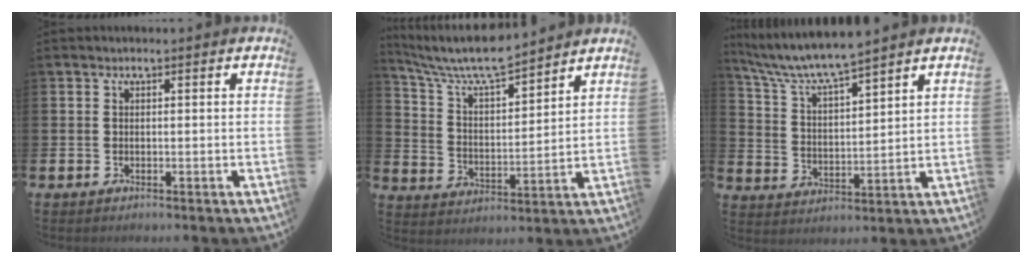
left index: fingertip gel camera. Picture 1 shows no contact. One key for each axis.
{"total": 8.0, "fx": 7.4, "fy": 1.0, "fz": 2.9, "tx": -0.091, "ty": -0.044, "tz": 0.130}
{"total": 4.4, "fx": 4.3, "fy": -0.2, "fz": 1.2, "tx": -0.043, "ty": -0.016, "tz": 0.077}